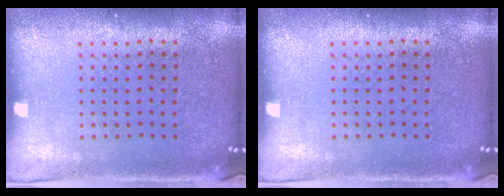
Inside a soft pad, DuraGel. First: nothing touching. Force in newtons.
{"total": 0.0}